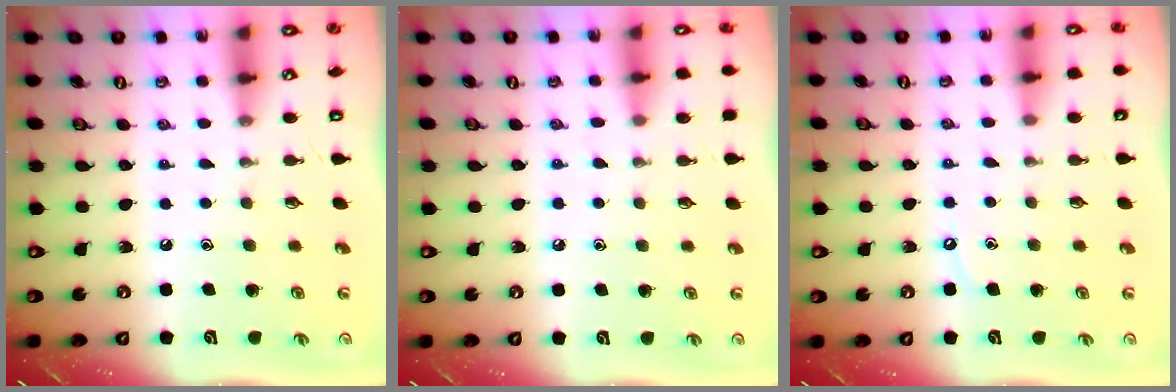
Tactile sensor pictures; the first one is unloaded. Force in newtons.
{"total": 4.6, "press": 4.5, "slide": 0.7}
{"total": 3.4, "press": 3.4, "slide": 0.5}